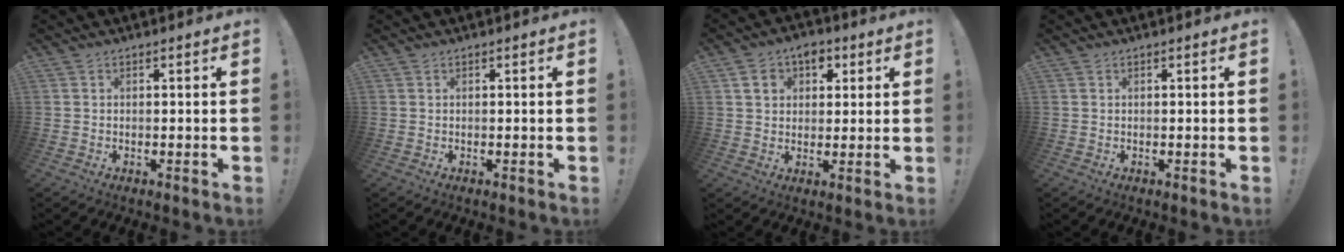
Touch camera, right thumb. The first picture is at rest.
{"total": 0.0}
{"total": 7.8, "force": [3.1, 6.4, 3.1], "torque": [-0.046, -0.004, 0.059]}
{"total": 0.0}